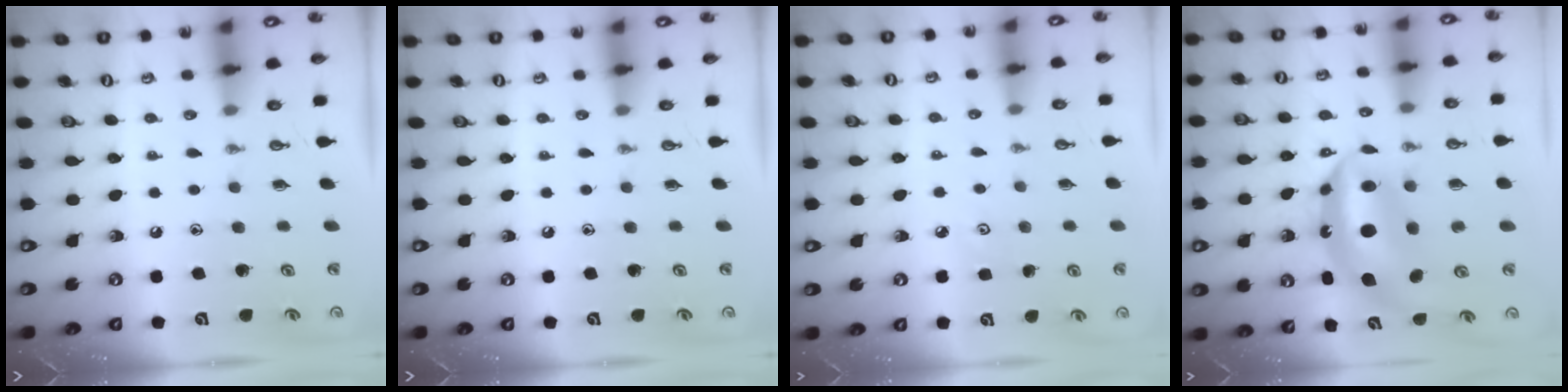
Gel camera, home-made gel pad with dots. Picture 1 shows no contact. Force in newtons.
{"total": 0.0}
{"total": 3.3, "press": 3.3, "slide": 0.4}
{"total": 9.4, "press": 9.3, "slide": 0.9}